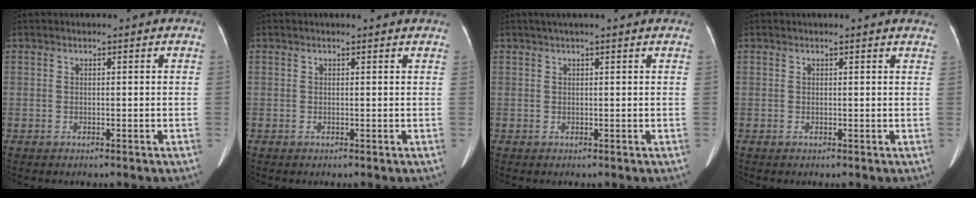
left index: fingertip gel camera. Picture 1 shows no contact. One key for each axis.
{"total": 1.8, "fx": 1.7, "fy": 0.1, "fz": 0.3, "tx": -0.012, "ty": 0.004, "tz": 0.013}
{"total": 4.6, "fx": 3.8, "fy": -0.1, "fz": 2.6, "tx": -0.035, "ty": 0.034, "tz": 0.050}
{"total": 4.1, "fx": 3.9, "fy": 0.4, "fz": 1.0, "tx": -0.010, "ty": -0.003, "tz": 0.022}